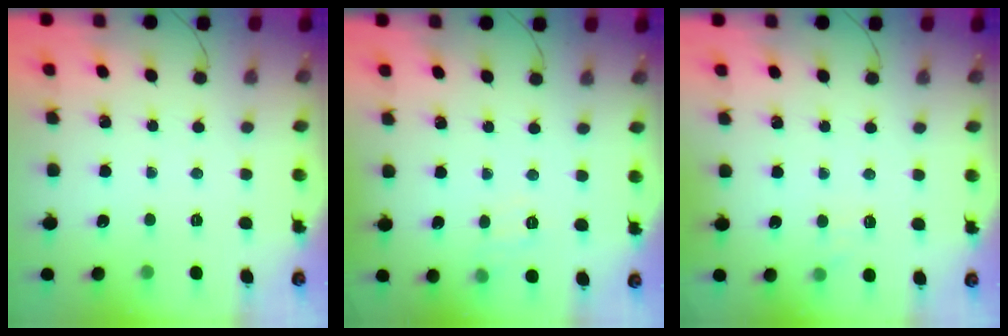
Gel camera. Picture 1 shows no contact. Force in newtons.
{"total": 7.4, "press": 7.3, "slide": 1.6}
{"total": 4.8, "press": 4.6, "slide": 1.3}